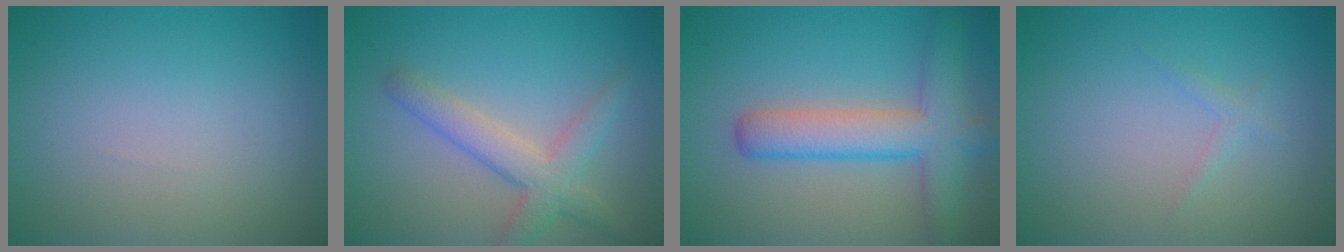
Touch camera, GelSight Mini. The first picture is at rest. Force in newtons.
{"total": 3.7, "press": 3.6, "slide": 0.2}
{"total": 5.6, "press": 5.6, "slide": 0.1}
{"total": 0.7, "press": 0.7, "slide": 0.0}